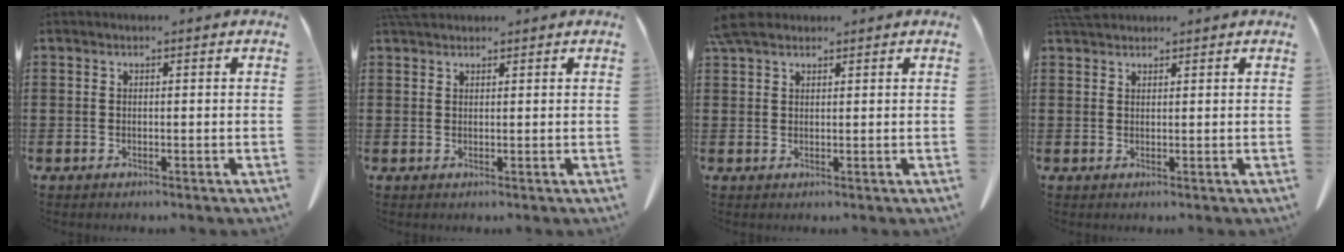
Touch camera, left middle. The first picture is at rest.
{"total": 2.1, "force": [1.8, 0.7, 0.8], "torque": [-0.022, 0.005, 0.036]}
{"total": 3.3, "force": [2.6, 1.2, 1.6], "torque": [-0.040, 0.005, 0.051]}
{"total": 2.5, "force": [2.2, 0.8, 0.8], "torque": [-0.024, 0.004, 0.043]}